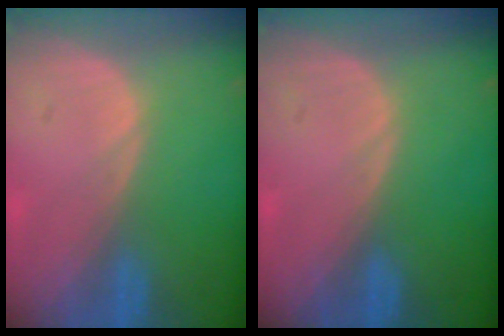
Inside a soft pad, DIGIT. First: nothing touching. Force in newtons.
{"total": 0.0}